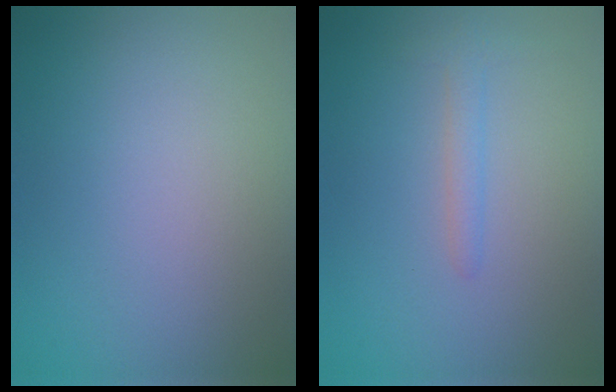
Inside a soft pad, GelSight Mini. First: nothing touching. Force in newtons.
{"total": 1.5, "press": 1.5, "slide": 0.1}